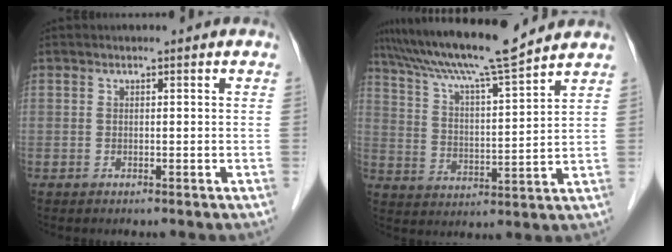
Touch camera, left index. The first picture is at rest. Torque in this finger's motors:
{"motor_torque": [1.05, -1.09, 0.52, 0.12]}